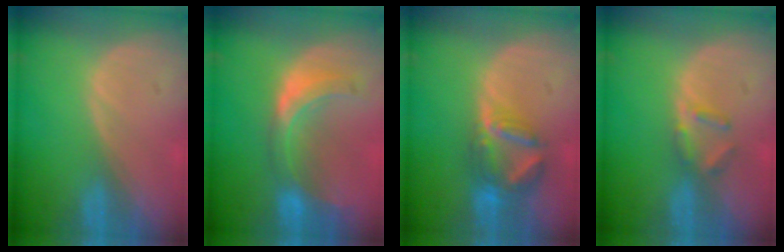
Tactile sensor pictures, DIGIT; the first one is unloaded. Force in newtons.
{"total": 7.8, "press": 6.9, "slide": 3.5}
{"total": 7.2, "press": 6.4, "slide": 3.2}
{"total": 2.8, "press": 2.7, "slide": 0.4}